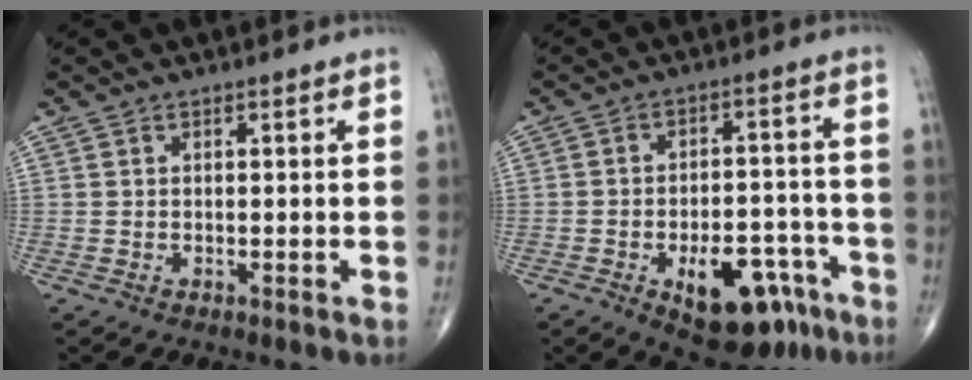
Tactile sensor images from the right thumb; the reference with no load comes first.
{"total": 15.0, "force": [-7.6, 7.6, 10.5], "torque": [-0.118, 0.045, -0.096]}